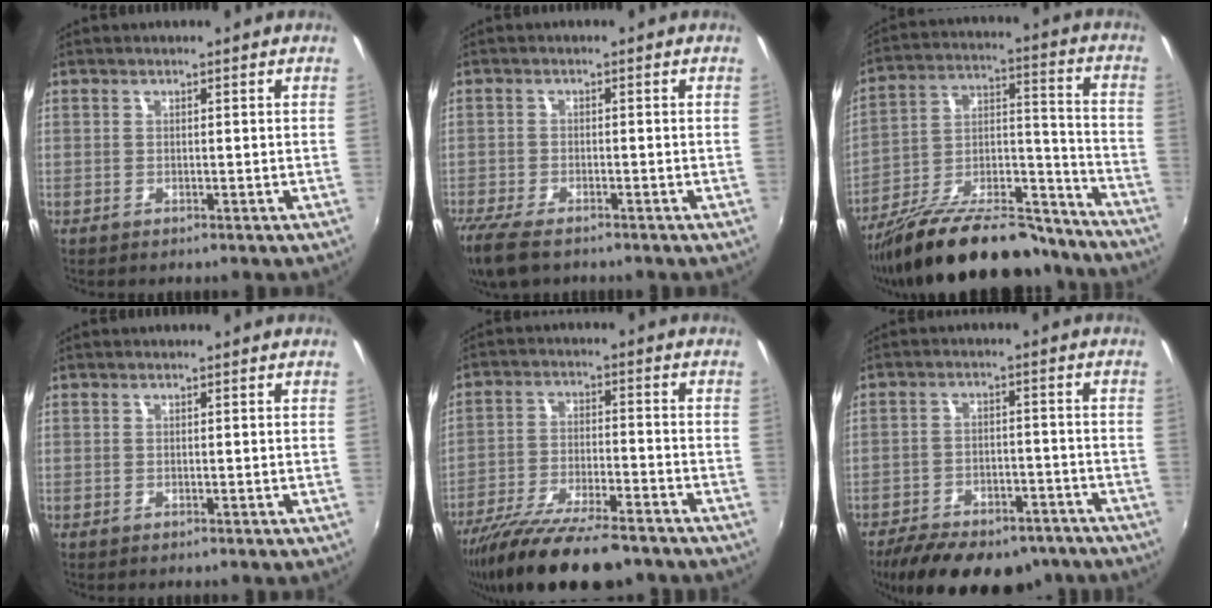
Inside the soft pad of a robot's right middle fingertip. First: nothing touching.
{"total": 8.5, "force": [-6.8, 1.9, 4.7], "torque": [-0.121, -0.045, -0.131]}
{"total": 25.1, "force": [-20.0, 7.6, 13.1], "torque": [-0.225, 0.002, -0.302]}
{"total": 0.0}
{"total": 16.2, "force": [-13.2, 2.8, 8.9], "torque": [-0.176, -0.043, -0.222]}
{"total": 20.0, "force": [-15.4, 8.3, 9.7], "torque": [-0.194, -0.017, -0.207]}